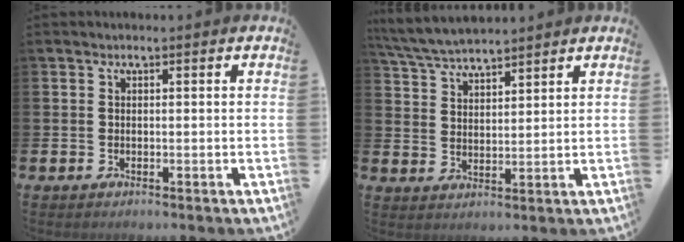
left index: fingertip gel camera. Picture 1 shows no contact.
{"total": 5.2, "force": [5.0, 0.6, 1.0], "torque": [-0.043, -0.020, 0.092]}